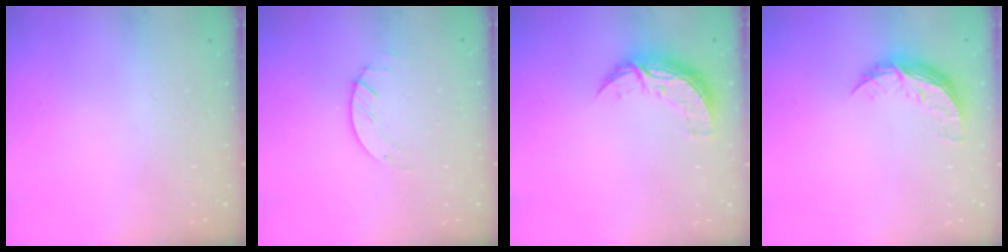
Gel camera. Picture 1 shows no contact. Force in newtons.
{"total": 1.3, "press": 1.2, "slide": 0.1}
{"total": 7.5, "press": 7.5, "slide": 0.5}
{"total": 7.9, "press": 7.8, "slide": 0.6}